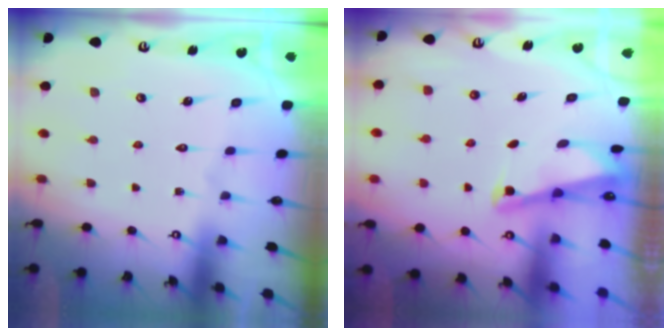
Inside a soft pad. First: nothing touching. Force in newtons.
{"total": 2.0, "press": 2.0, "slide": 0.3}